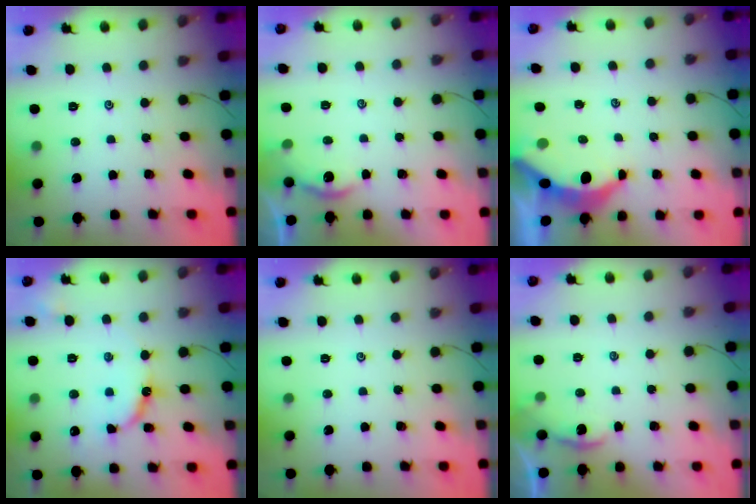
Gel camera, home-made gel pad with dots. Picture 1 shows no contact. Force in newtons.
{"total": 3.2, "press": 3.1, "slide": 0.4}
{"total": 5.4, "press": 5.4, "slide": 0.6}
{"total": 8.4, "press": 8.3, "slide": 0.6}
{"total": 0.0}
{"total": 1.5, "press": 1.5, "slide": 0.2}